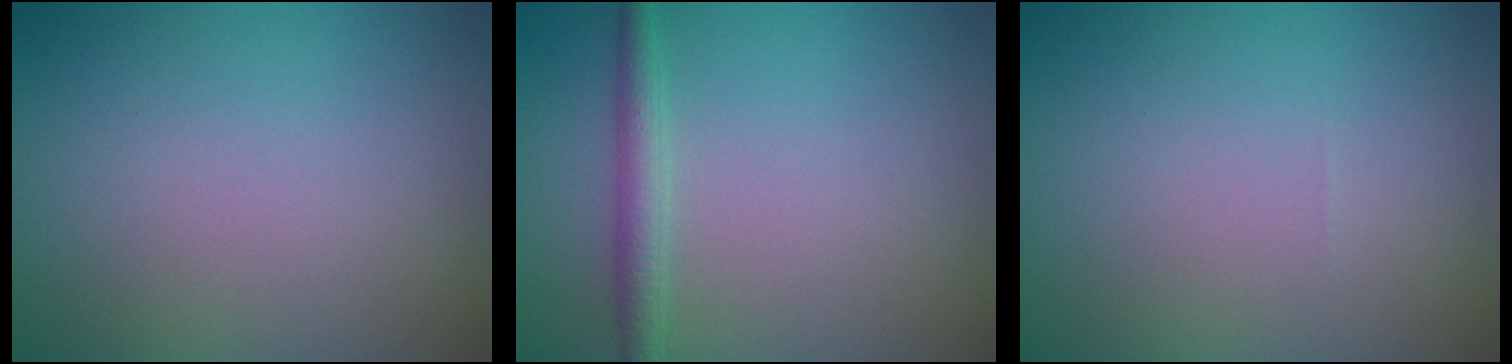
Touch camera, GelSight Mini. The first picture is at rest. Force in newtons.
{"total": 2.3, "press": 2.3, "slide": 0.1}
{"total": 0.0}